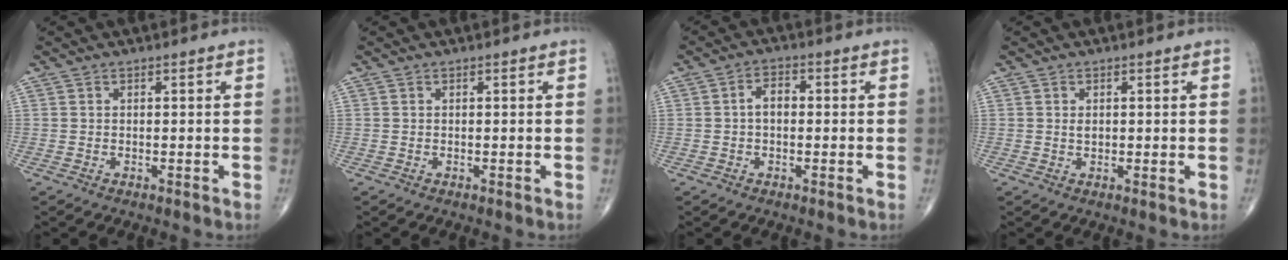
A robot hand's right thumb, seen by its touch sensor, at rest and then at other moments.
{"total": 0.0}
{"total": 3.4, "force": [-0.1, 2.2, 2.6], "torque": [-0.035, 0.017, -0.008]}
{"total": 1.4, "force": [0.3, 0.8, 1.1], "torque": [-0.016, -0.003, 0.005]}